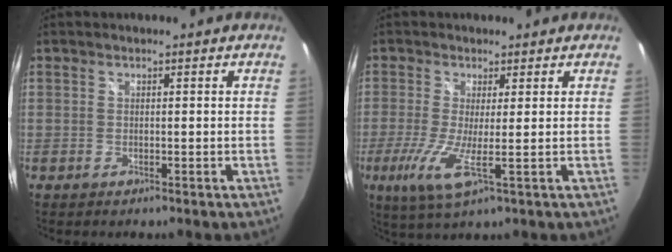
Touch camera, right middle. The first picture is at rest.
{"total": 6.7, "force": [-1.3, 0.3, 6.6], "torque": [-0.144, -0.021, -0.031]}